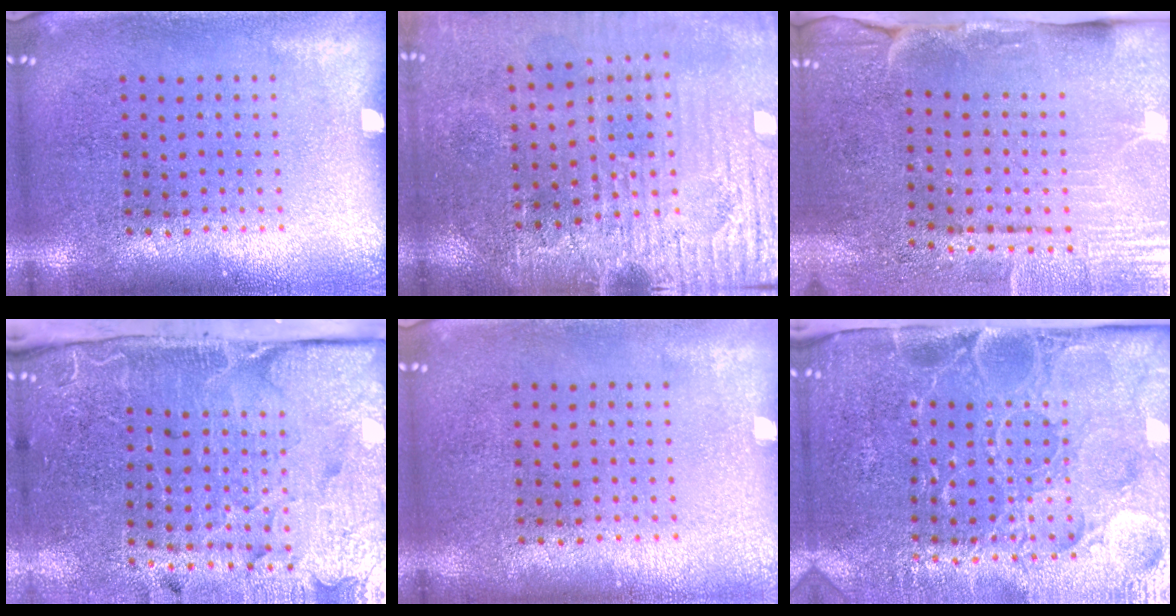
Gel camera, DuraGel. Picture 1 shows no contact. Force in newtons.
{"total": 3.6, "press": 3.5, "slide": 0.5}
{"total": 4.4, "press": 3.8, "slide": 2.3}
{"total": 5.2, "press": 4.0, "slide": 3.3}
{"total": 0.0}
{"total": 5.1, "press": 4.2, "slide": 2.8}